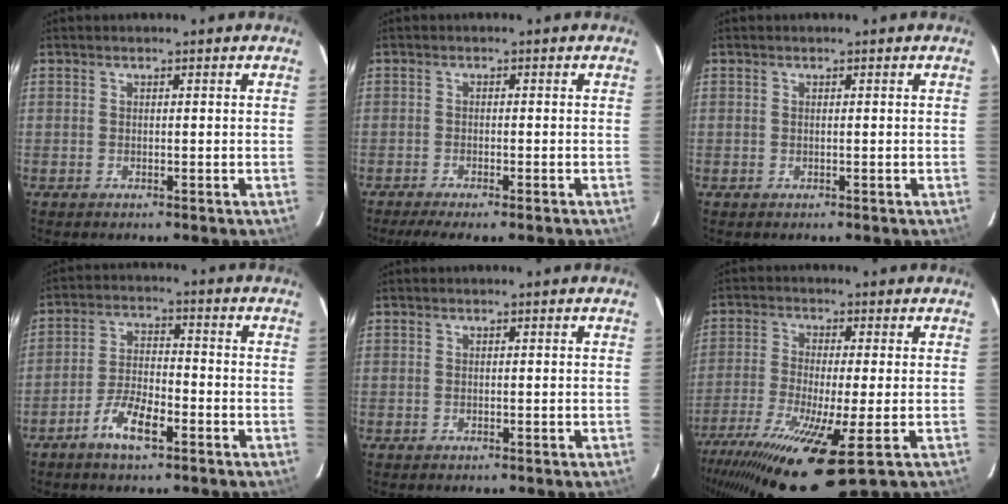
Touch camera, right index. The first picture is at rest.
{"total": 5.3, "force": [-4.3, 0.3, 3.0], "torque": [-0.065, -0.019, -0.070]}
{"total": 0.0}
{"total": 7.3, "force": [-4.5, 2.3, 5.3], "torque": [-0.115, 0.002, -0.083]}
{"total": 0.0}
{"total": 17.3, "force": [-9.4, 1.6, 14.4], "torque": [-0.292, -0.071, -0.165]}